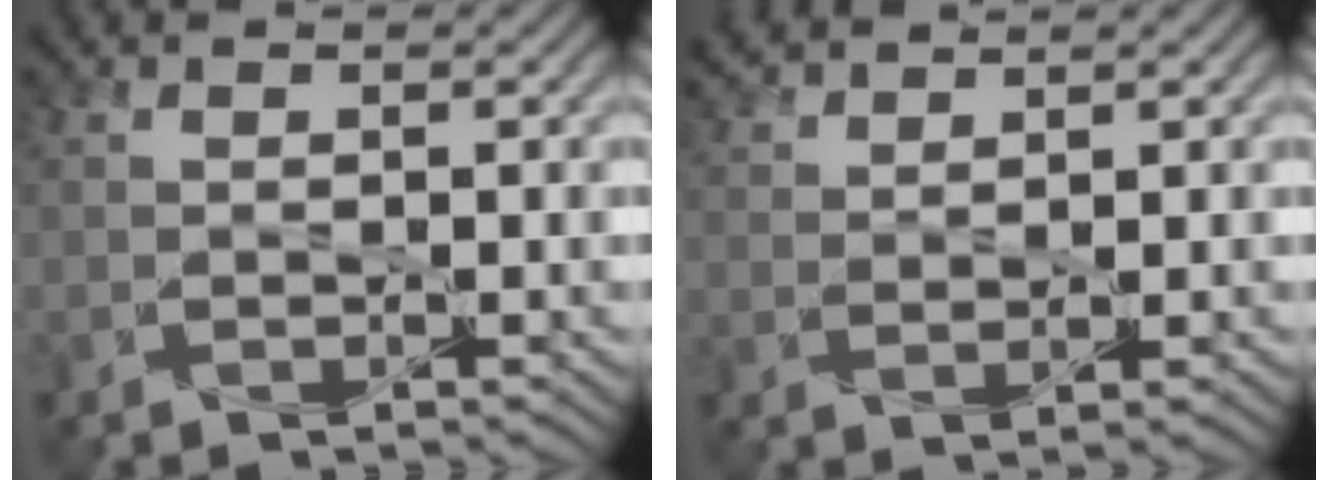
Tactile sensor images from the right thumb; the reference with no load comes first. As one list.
[{"total": 3.3, "force": [2.9, 0.4, 1.6], "torque": [-0.037, 0.005, 0.059]}]